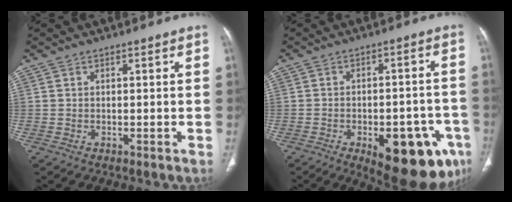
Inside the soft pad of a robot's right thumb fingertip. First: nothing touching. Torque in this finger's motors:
{"motor_torque": [2.00, 1.76, 0.04, 0.01, 0.31]}